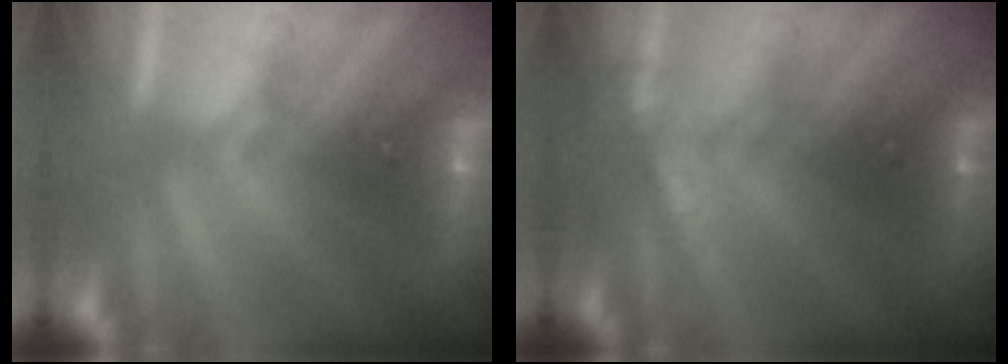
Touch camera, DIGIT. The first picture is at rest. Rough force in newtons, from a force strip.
{"total": 3.1}